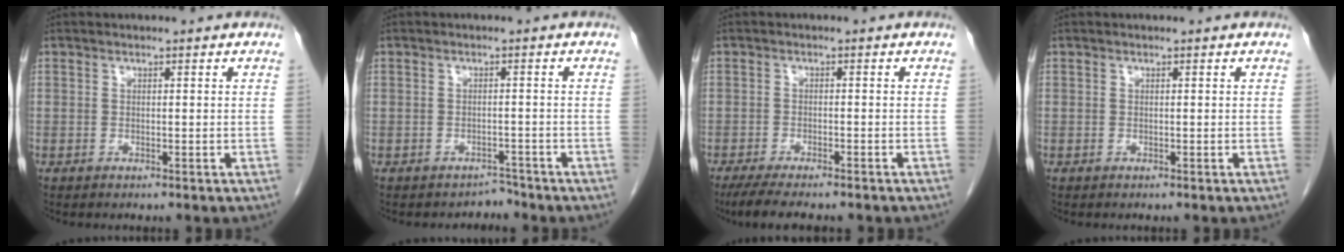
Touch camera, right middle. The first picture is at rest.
{"total": 1.9, "force": [-1.7, 0.6, -0.6], "torque": [0.011, -0.001, -0.022]}
{"total": 8.6, "force": [-7.1, 1.7, 4.6], "torque": [-0.067, -0.014, -0.108]}
{"total": 0.0}